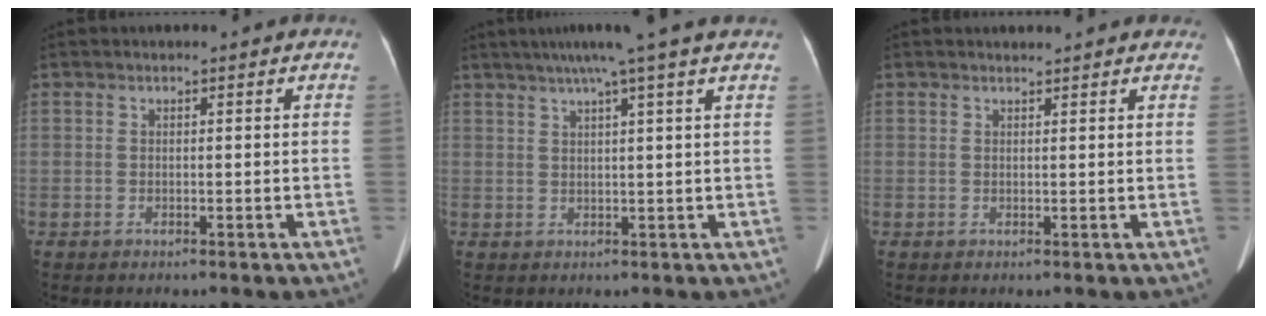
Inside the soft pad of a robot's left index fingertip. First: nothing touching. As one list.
[{"total": 7.4, "force": [5.5, -1.9, 4.6], "torque": [-0.070, 0.019, 0.068]}, {"total": 3.4, "force": [3.2, 0.9, 0.7], "torque": [-0.008, 0.014, 0.031]}]